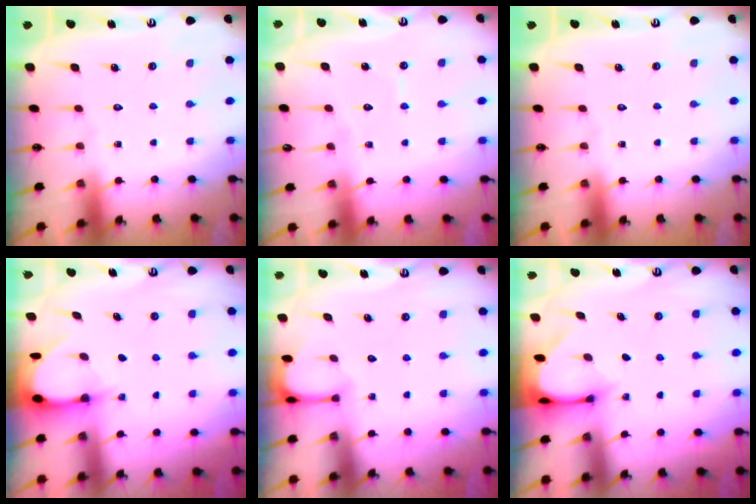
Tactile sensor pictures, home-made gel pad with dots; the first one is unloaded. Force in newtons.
{"total": 3.8, "press": 3.8, "slide": 0.2}
{"total": 0.0}
{"total": 3.2, "press": 3.2, "slide": 0.3}
{"total": 2.0, "press": 2.0, "slide": 0.2}
{"total": 2.9, "press": 2.9, "slide": 0.2}